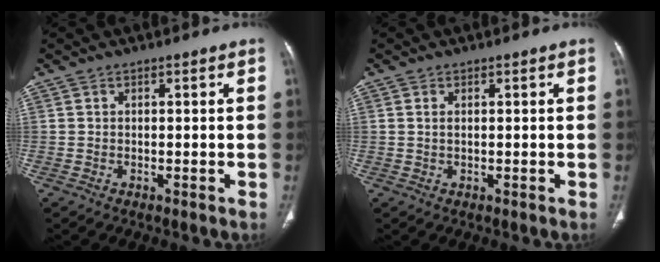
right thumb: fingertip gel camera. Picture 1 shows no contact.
{"total": 0.8, "force": [0.2, 0.4, 0.7], "torque": [-0.020, 0.004, 0.008]}